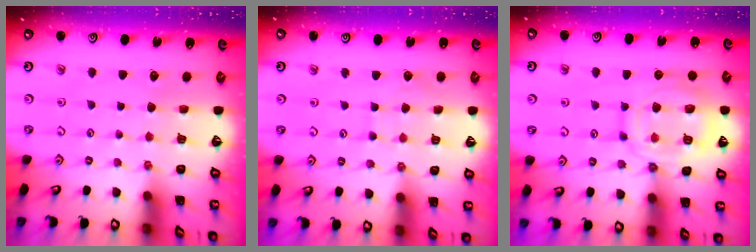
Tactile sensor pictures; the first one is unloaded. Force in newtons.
{"total": 5.1, "press": 5.1, "slide": 0.2}
{"total": 13.6, "press": 13.6, "slide": 1.3}